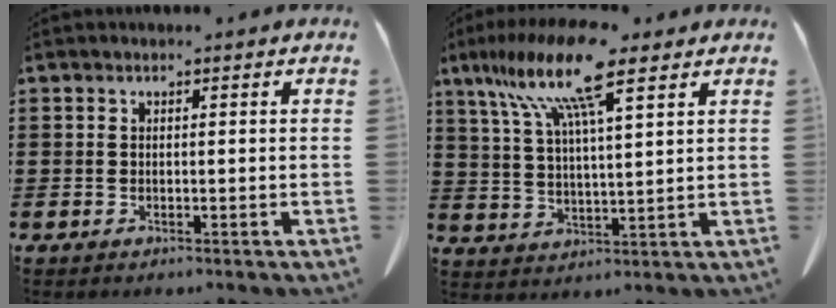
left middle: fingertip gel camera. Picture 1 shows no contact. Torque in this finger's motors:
{"motor_torque": [2.14, 0.00, 0.52, 0.21]}